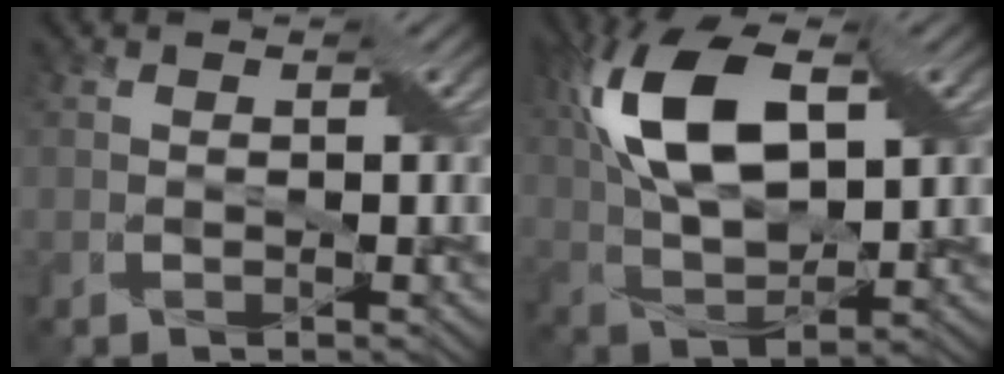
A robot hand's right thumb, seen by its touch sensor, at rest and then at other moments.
{"total": 13.8, "force": [4.6, 7.0, 11.0], "torque": [-0.240, 0.015, 0.085]}